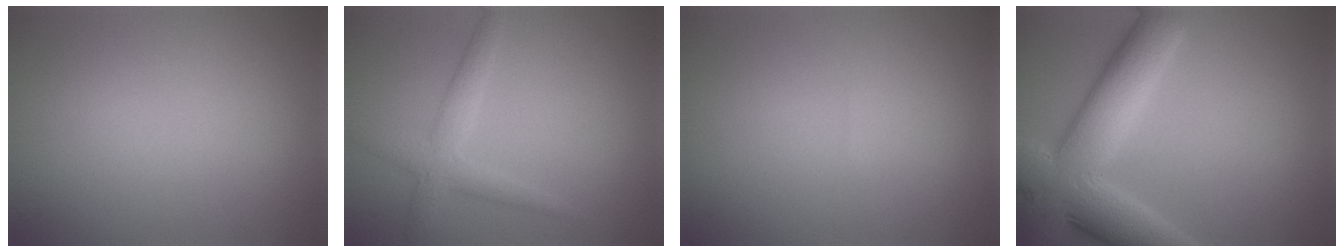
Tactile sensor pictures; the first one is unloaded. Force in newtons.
{"total": 2.7, "press": 2.7, "slide": 0.1}
{"total": 0.0}
{"total": 9.5, "press": 9.4, "slide": 0.5}